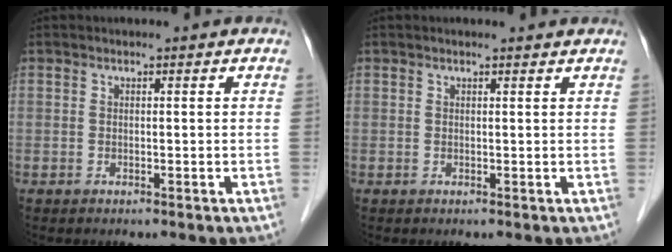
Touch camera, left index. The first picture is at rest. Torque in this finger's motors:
{"motor_torque": [0.94, -1.19, 0.04, 0.02]}